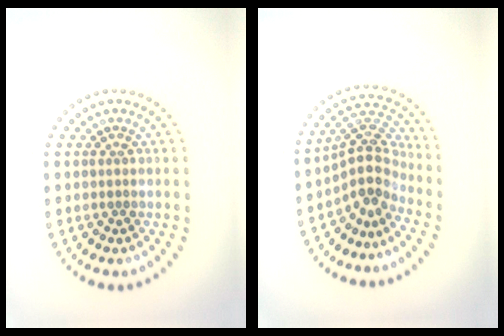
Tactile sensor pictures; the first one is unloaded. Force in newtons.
{"total": 3.8, "press": 2.8, "slide": 2.6}